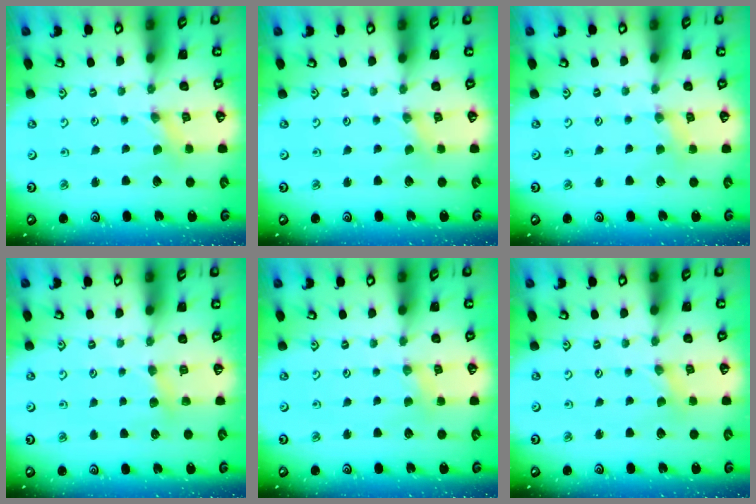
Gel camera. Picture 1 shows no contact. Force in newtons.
{"total": 0.0}
{"total": 2.0, "press": 1.9, "slide": 0.3}
{"total": 3.9, "press": 3.9, "slide": 0.5}
{"total": 2.8, "press": 2.7, "slide": 0.5}
{"total": 0.0}